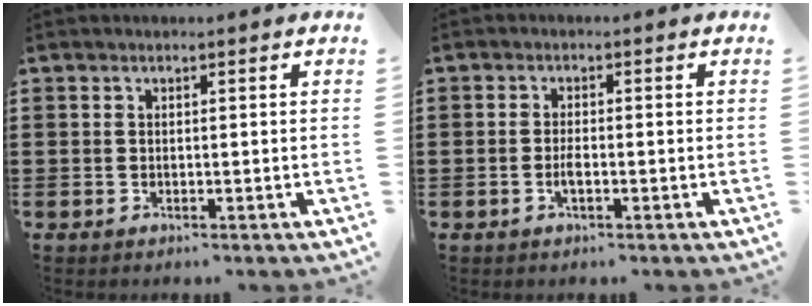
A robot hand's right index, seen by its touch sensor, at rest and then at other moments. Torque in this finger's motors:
{"motor_torque": [1.86, 0.27, 0.19, 0.01]}